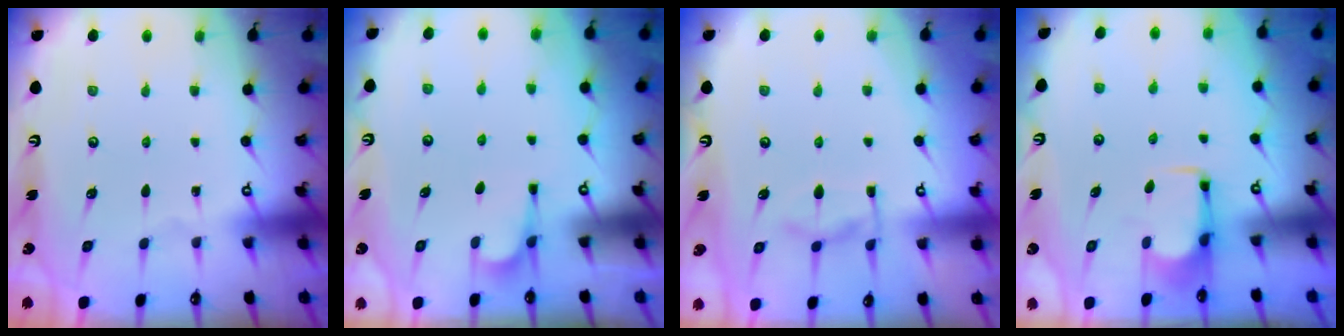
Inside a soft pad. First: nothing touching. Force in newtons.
{"total": 2.8, "press": 2.7, "slide": 0.9}
{"total": 9.0, "press": 9.0, "slide": 1.2}
{"total": 2.5, "press": 2.3, "slide": 0.8}